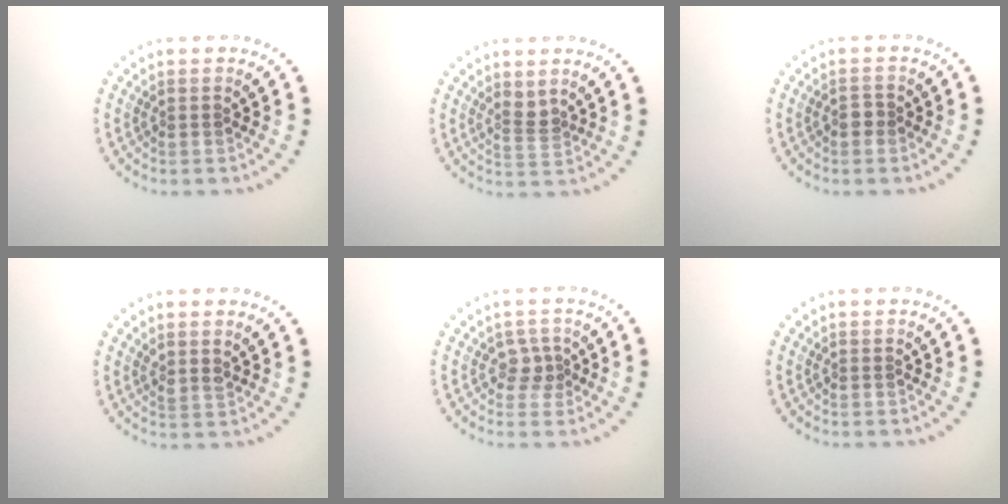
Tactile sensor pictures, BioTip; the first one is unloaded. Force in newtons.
{"total": 1.6, "press": 1.2, "slide": 1.0}
{"total": 1.2, "press": 1.0, "slide": 0.5}
{"total": 0.8, "press": 0.6, "slide": 0.6}
{"total": 1.7, "press": 1.3, "slide": 1.0}
{"total": 0.0}